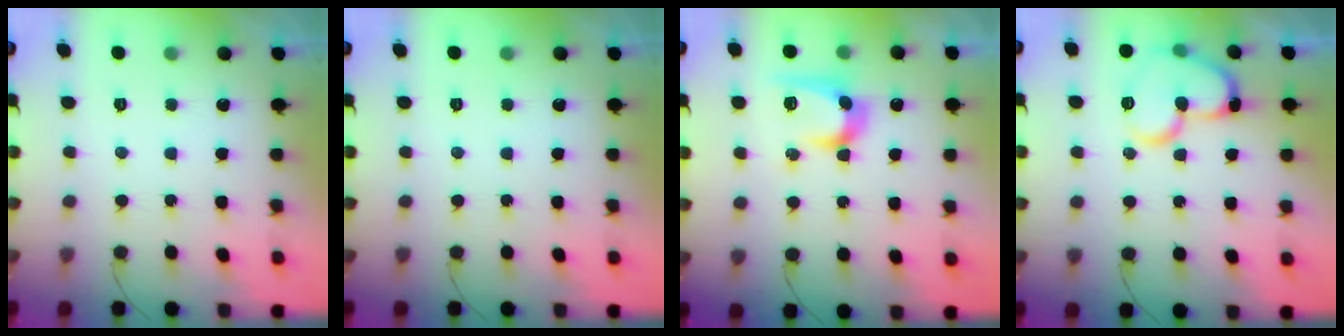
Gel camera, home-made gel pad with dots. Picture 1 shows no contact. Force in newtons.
{"total": 0.0}
{"total": 9.9, "press": 9.9, "slide": 0.5}
{"total": 15.9, "press": 15.7, "slide": 2.4}